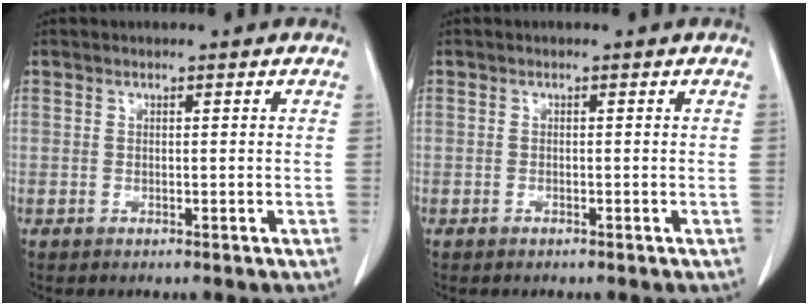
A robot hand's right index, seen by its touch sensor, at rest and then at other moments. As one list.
[{"total": 0.0}]